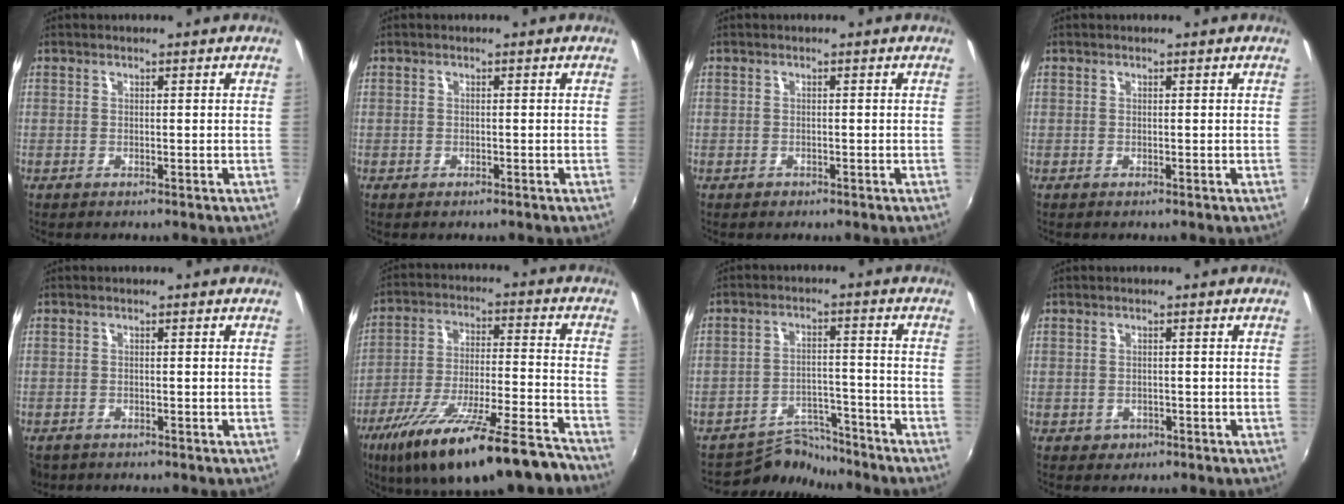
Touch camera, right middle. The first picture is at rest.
{"total": 0.5, "force": [-0.4, 0.3, 0.1], "torque": [-0.003, -0.004, -0.009]}
{"total": 0.9, "force": [-0.6, 0.6, 0.1], "torque": [-0.001, -0.003, -0.008]}
{"total": 0.0}
{"total": 3.5, "force": [-2.5, 1.9, 1.4], "torque": [-0.036, -0.015, -0.039]}
{"total": 23.2, "force": [-17.8, 4.2, 14.3], "torque": [-0.258, -0.050, -0.275]}
{"total": 7.5, "force": [-7.2, 1.8, 0.1], "torque": [-0.015, 0.013, -0.119]}
{"total": 1.8, "force": [-0.7, 1.6, 0.4], "torque": [-0.010, -0.004, -0.007]}